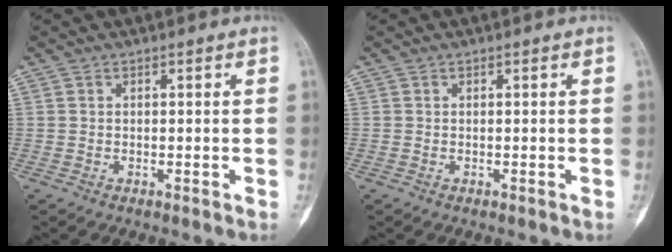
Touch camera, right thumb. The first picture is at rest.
{"total": 0.0}